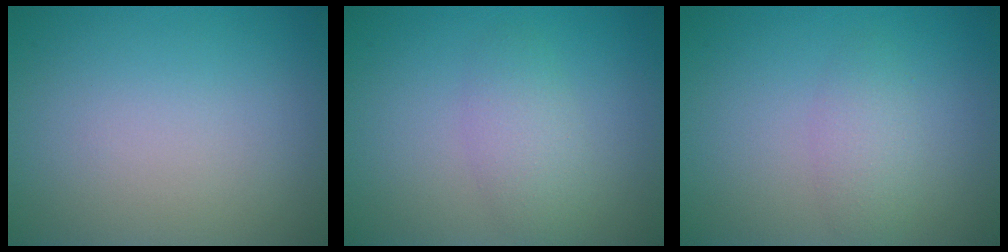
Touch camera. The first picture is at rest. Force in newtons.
{"total": 2.6, "press": 2.6, "slide": 0.2}
{"total": 2.0, "press": 2.0, "slide": 0.0}